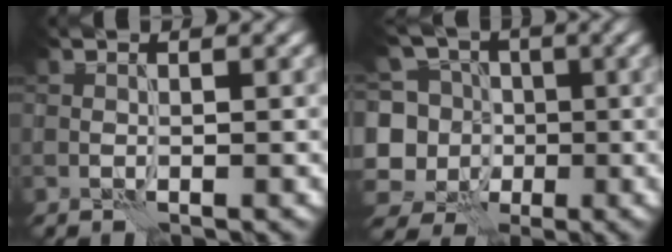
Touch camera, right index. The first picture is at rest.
{"total": 10.4, "force": [-1.5, 9.8, 3.0], "torque": [-0.087, 0.026, -0.051]}